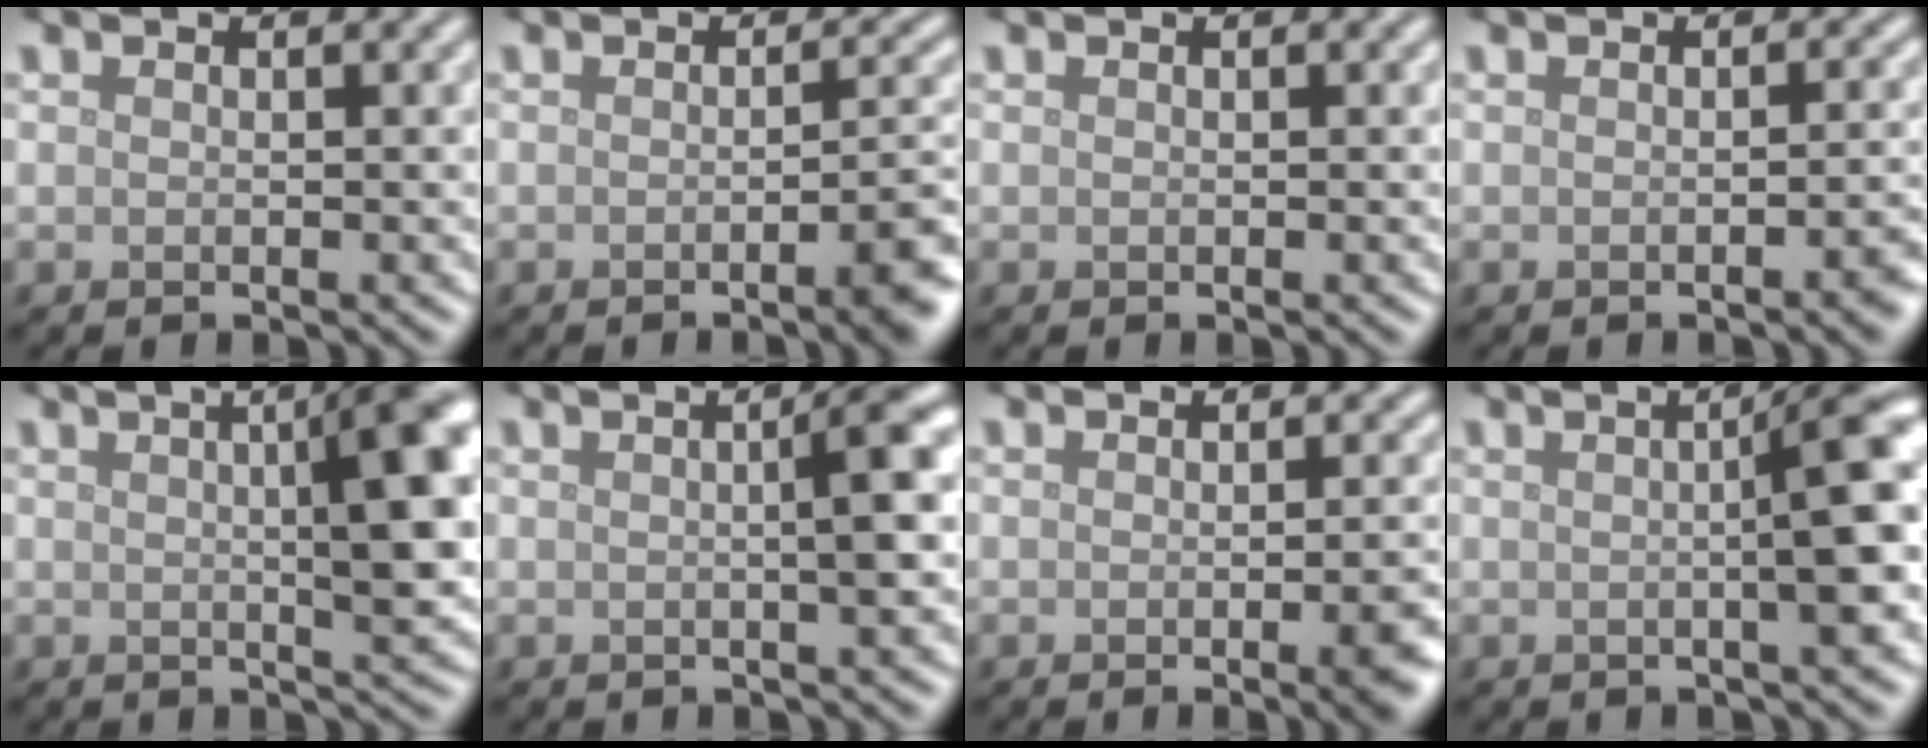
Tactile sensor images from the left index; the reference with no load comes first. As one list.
[{"total": 4.2, "force": [-1.7, 1.0, 3.7], "torque": [-0.039, -0.002, -0.029]}, {"total": 0.0}, {"total": 1.6, "force": [-0.8, 0.4, 1.3], "torque": [-0.014, 0.000, -0.010]}, {"total": 9.6, "force": [1.7, 2.6, 9.1], "torque": [-0.084, 0.020, 0.017]}, {"total": 4.1, "force": [0.2, 0.8, 4.1], "torque": [-0.049, 0.010, 0.000]}, {"total": 4.4, "force": [-1.4, 1.4, 4.0], "torque": [-0.041, -0.007, -0.012]}, {"total": 6.8, "force": [0.4, 1.2, 6.7], "torque": [-0.074, 0.008, 0.009]}]